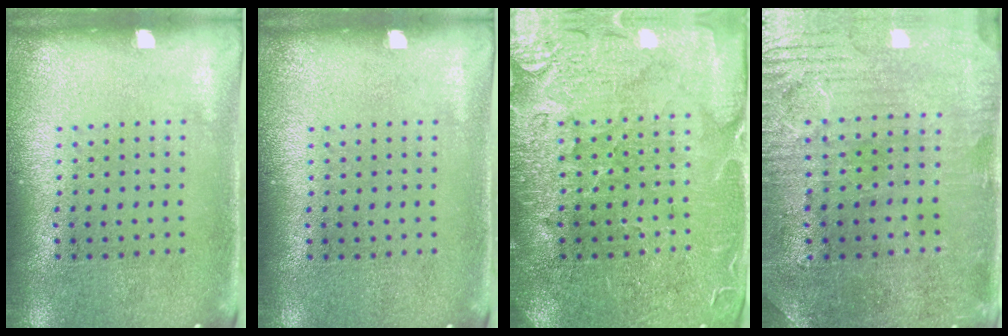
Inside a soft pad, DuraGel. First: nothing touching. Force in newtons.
{"total": 0.0}
{"total": 3.5, "press": 3.3, "slide": 1.2}
{"total": 1.3, "press": 1.2, "slide": 0.6}